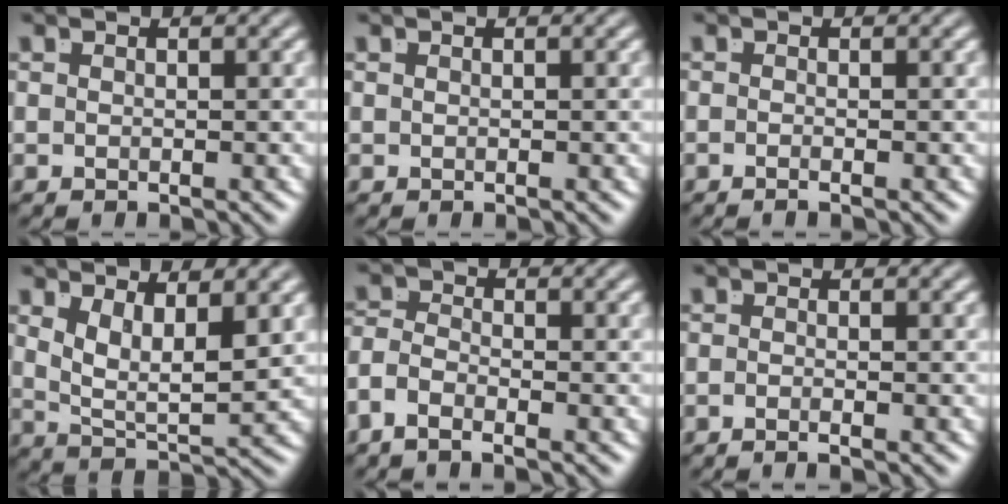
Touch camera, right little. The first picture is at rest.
{"total": 0.0}
{"total": 1.1, "force": [-0.8, -0.5, 0.4], "torque": [-0.006, -0.002, -0.015]}
{"total": 4.4, "force": [1.3, 2.3, 3.5], "torque": [-0.072, -0.018, 0.022]}
{"total": 3.1, "force": [-1.9, 1.7, 1.7], "torque": [-0.043, -0.019, -0.031]}
{"total": 1.4, "force": [-1.0, -0.7, 0.6], "torque": [-0.005, -0.001, -0.019]}